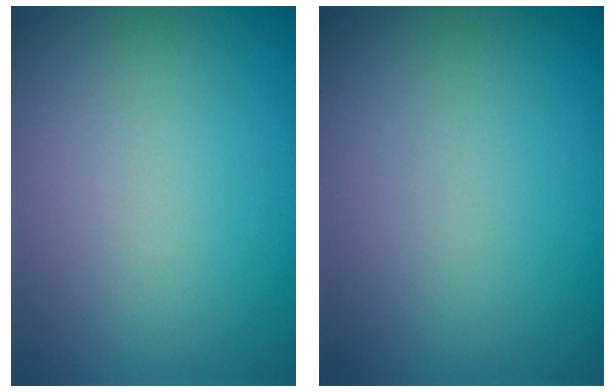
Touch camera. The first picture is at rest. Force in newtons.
{"total": 0.0}